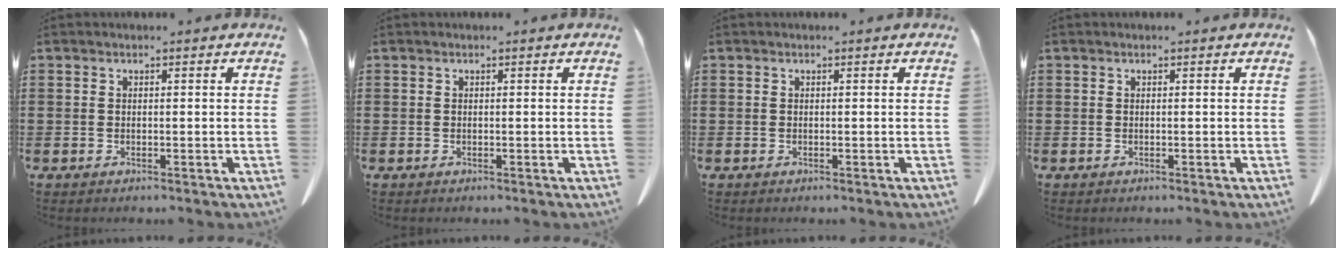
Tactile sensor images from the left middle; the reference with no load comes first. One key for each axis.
{"total": 0.0}
{"total": 0.0}
{"total": 0.0}